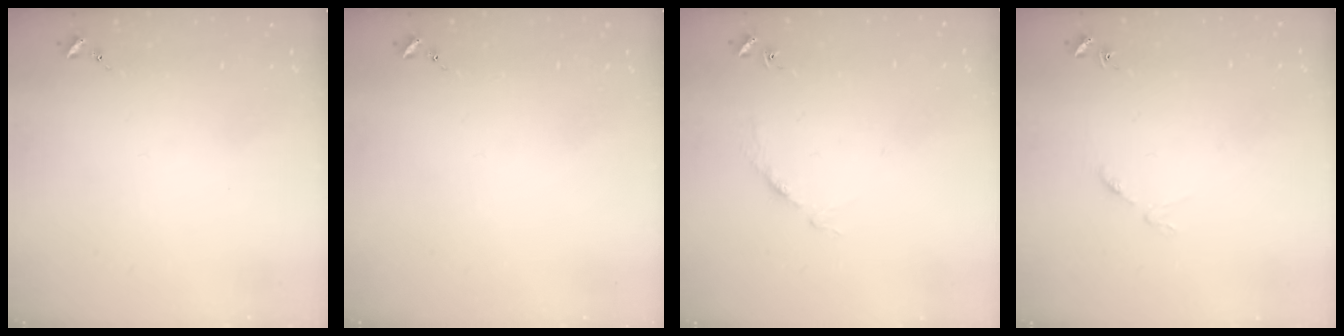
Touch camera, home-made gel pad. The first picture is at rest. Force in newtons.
{"total": 0.0}
{"total": 3.3, "press": 3.3, "slide": 0.4}
{"total": 3.9, "press": 3.9, "slide": 0.5}